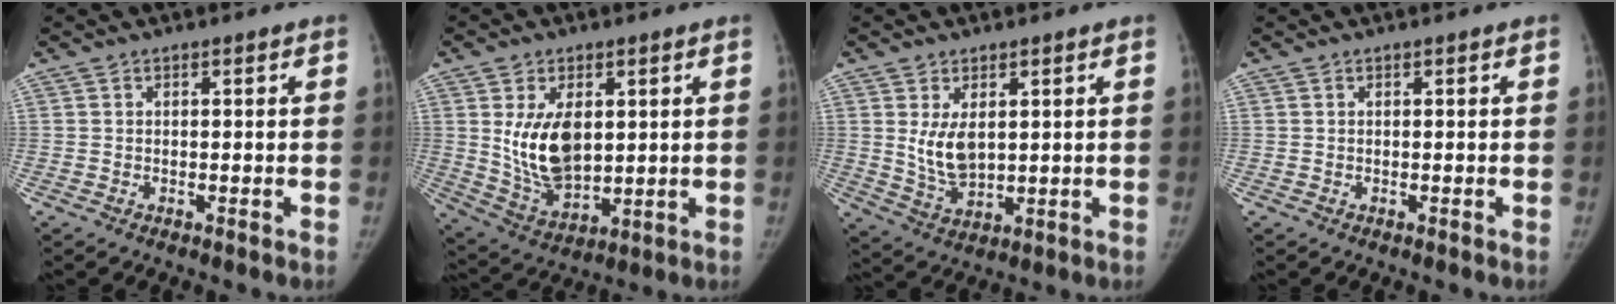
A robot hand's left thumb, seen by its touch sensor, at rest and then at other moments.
{"total": 12.3, "force": [2.2, 7.4, 9.5], "torque": [-0.144, -0.019, 0.056]}
{"total": 6.7, "force": [1.6, 3.9, 5.2], "torque": [-0.085, -0.017, 0.043]}
{"total": 0.0}